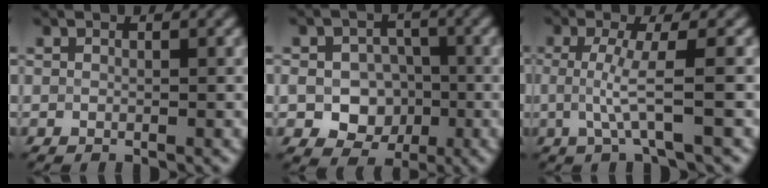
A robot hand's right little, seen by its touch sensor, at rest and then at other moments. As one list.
[{"total": 6.0, "force": [-1.6, 4.9, 3.1], "torque": [-0.038, -0.011, -0.033]}, {"total": 4.0, "force": [-0.3, 0.8, 3.9], "torque": [-0.074, -0.004, -0.005]}]